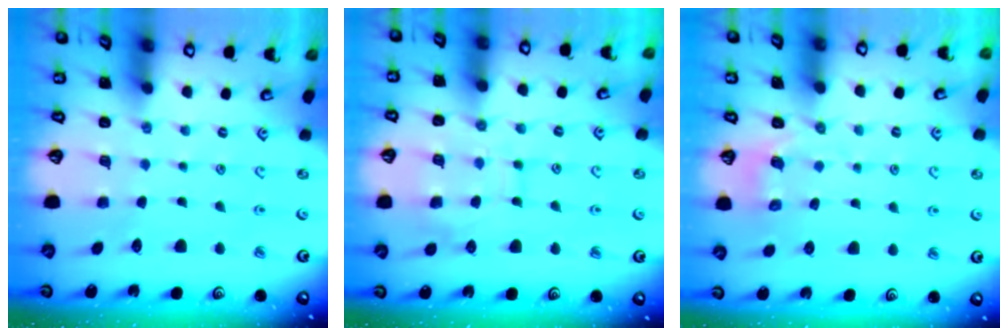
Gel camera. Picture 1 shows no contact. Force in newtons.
{"total": 11.3, "press": 11.2, "slide": 1.1}
{"total": 2.3, "press": 1.4, "slide": 1.8}